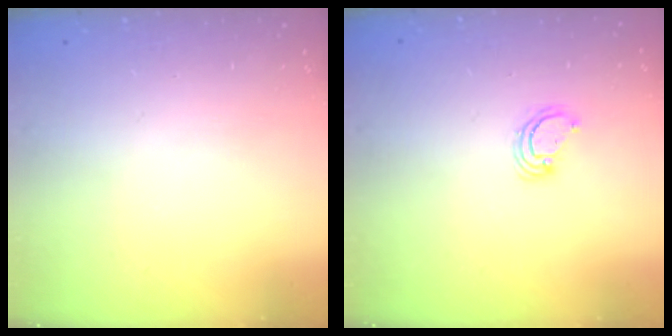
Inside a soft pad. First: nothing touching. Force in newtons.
{"total": 3.8, "press": 3.8, "slide": 0.1}